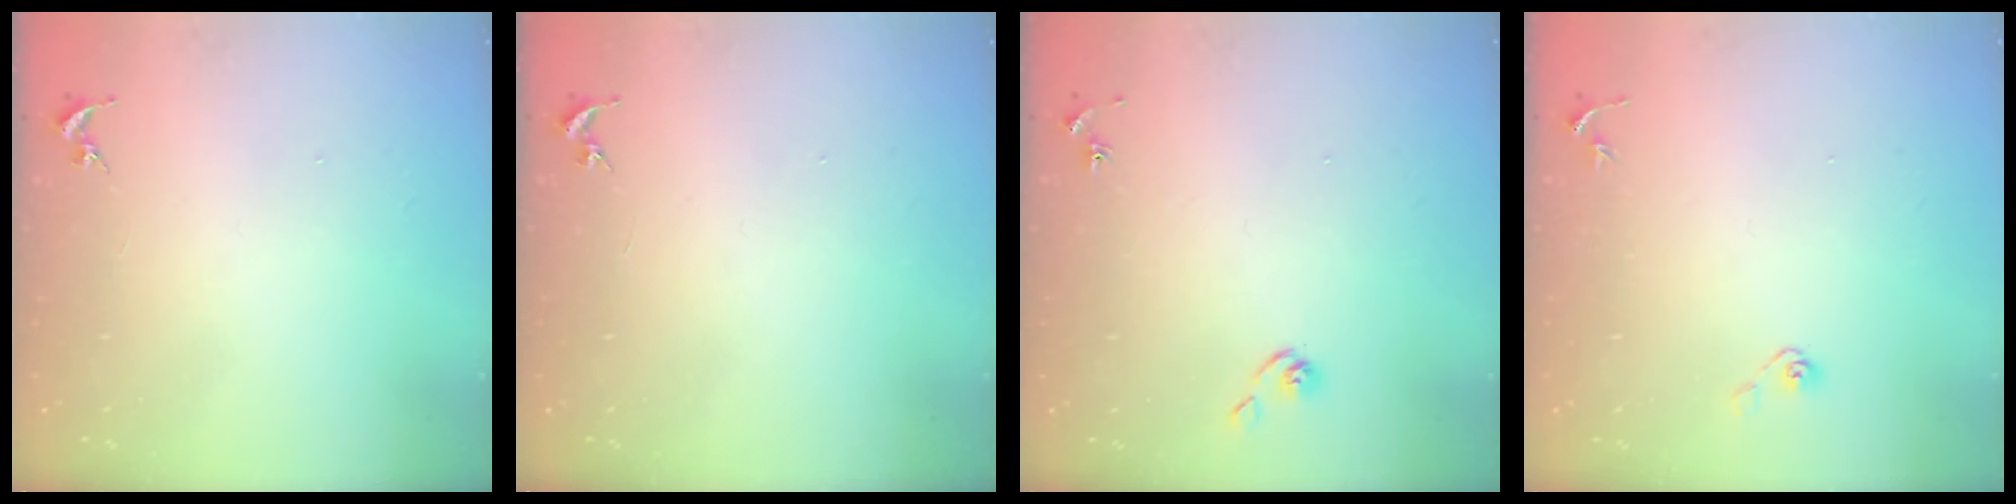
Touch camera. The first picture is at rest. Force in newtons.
{"total": 0.0}
{"total": 5.5, "press": 5.4, "slide": 0.5}
{"total": 4.0, "press": 3.4, "slide": 2.0}